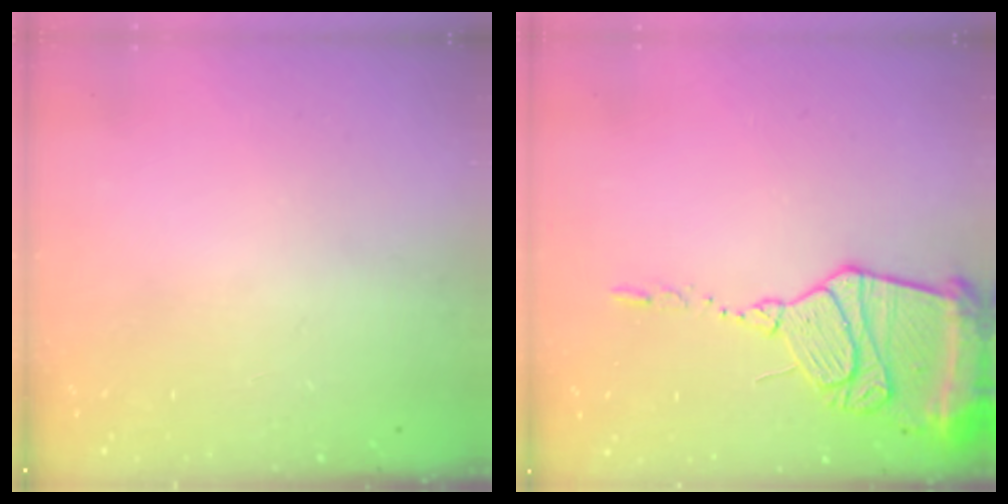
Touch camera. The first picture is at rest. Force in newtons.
{"total": 17.8, "press": 17.7, "slide": 1.5}